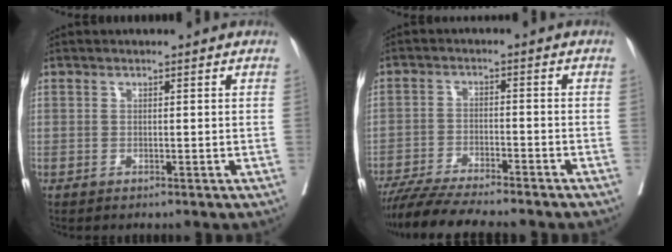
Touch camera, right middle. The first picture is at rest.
{"total": 11.5, "force": [-10.1, 0.7, 5.5], "torque": [-0.085, -0.023, -0.159]}